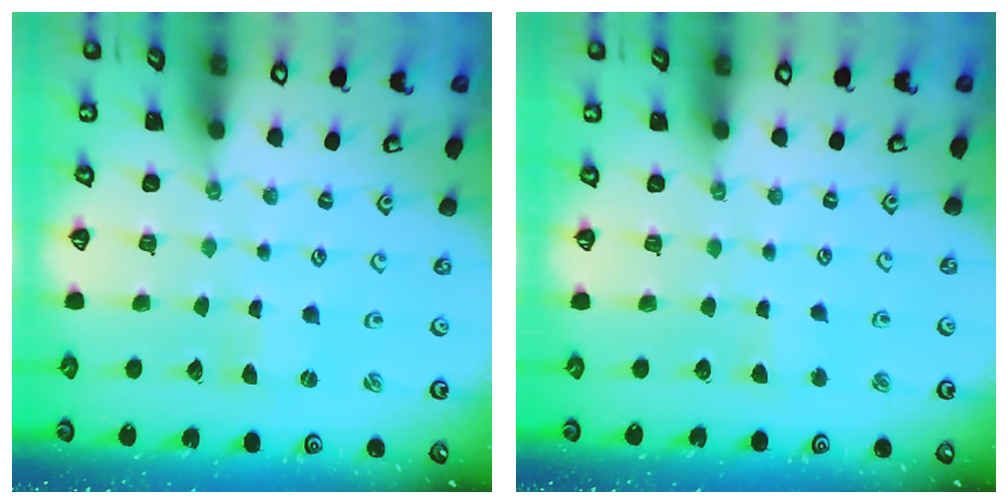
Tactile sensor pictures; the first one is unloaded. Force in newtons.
{"total": 2.1, "press": 2.0, "slide": 0.4}